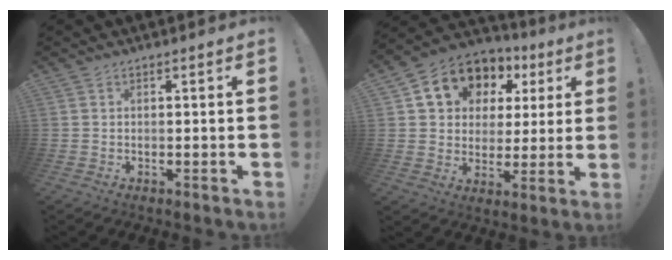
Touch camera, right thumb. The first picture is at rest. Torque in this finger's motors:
{"motor_torque": [1.42, 1.64, 0.44, -0.22, 0.16]}